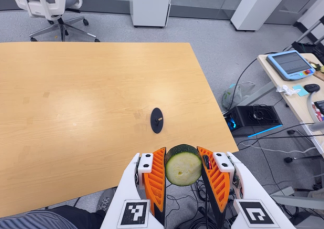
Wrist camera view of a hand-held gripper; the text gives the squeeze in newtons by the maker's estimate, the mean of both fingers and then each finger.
{"total": 9.8, "left": 9.2, "right": 10.4}